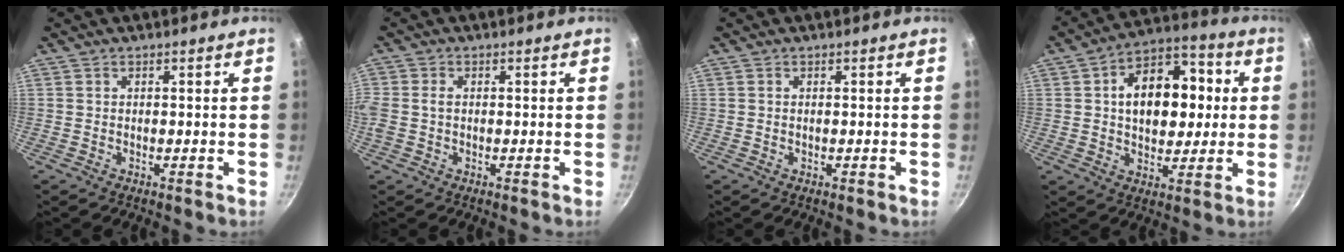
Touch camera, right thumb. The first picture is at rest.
{"total": 3.1, "force": [-0.1, 2.1, 2.3], "torque": [-0.066, 0.006, -0.003]}
{"total": 0.0}
{"total": 16.3, "force": [2.2, 10.4, 12.3], "torque": [-0.143, 0.022, 0.029]}